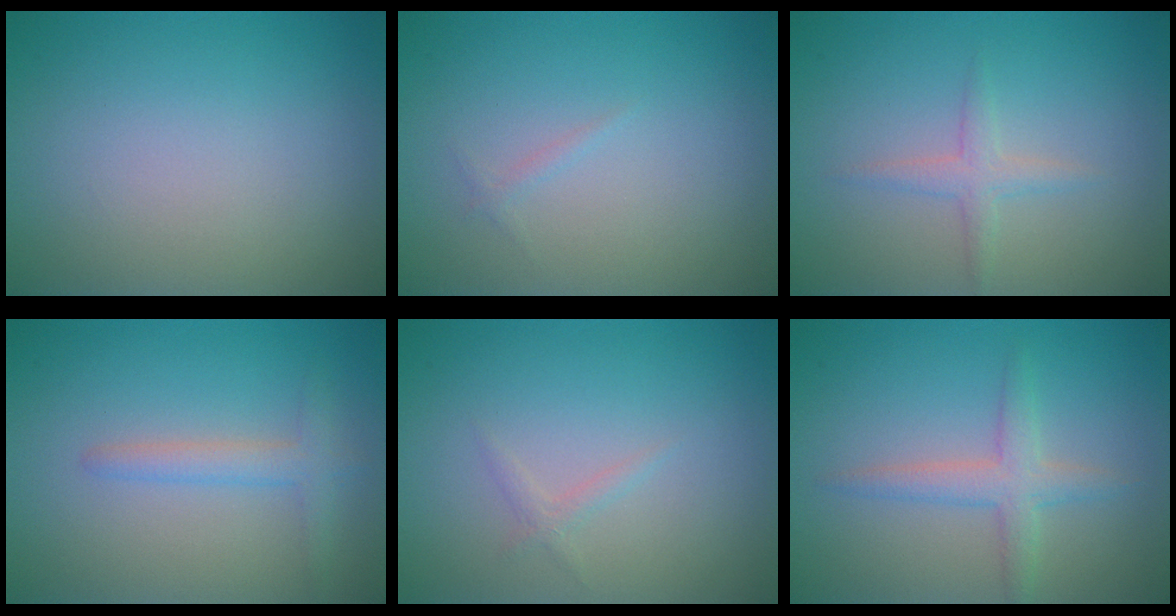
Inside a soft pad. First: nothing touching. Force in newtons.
{"total": 0.5, "press": 0.5, "slide": 0.0}
{"total": 1.6, "press": 1.6, "slide": 0.0}
{"total": 2.1, "press": 2.1, "slide": 0.2}
{"total": 0.8, "press": 0.8, "slide": 0.0}
{"total": 2.4, "press": 2.4, "slide": 0.1}